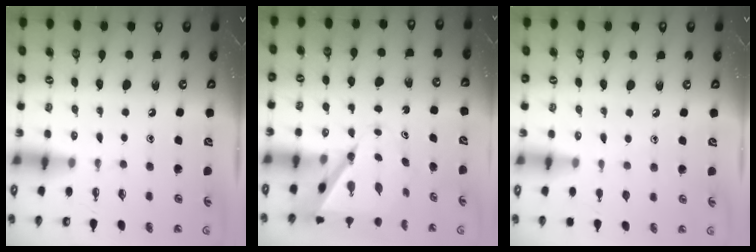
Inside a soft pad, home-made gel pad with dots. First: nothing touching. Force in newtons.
{"total": 7.4, "press": 7.4, "slide": 0.6}
{"total": 3.7, "press": 3.7, "slide": 0.4}